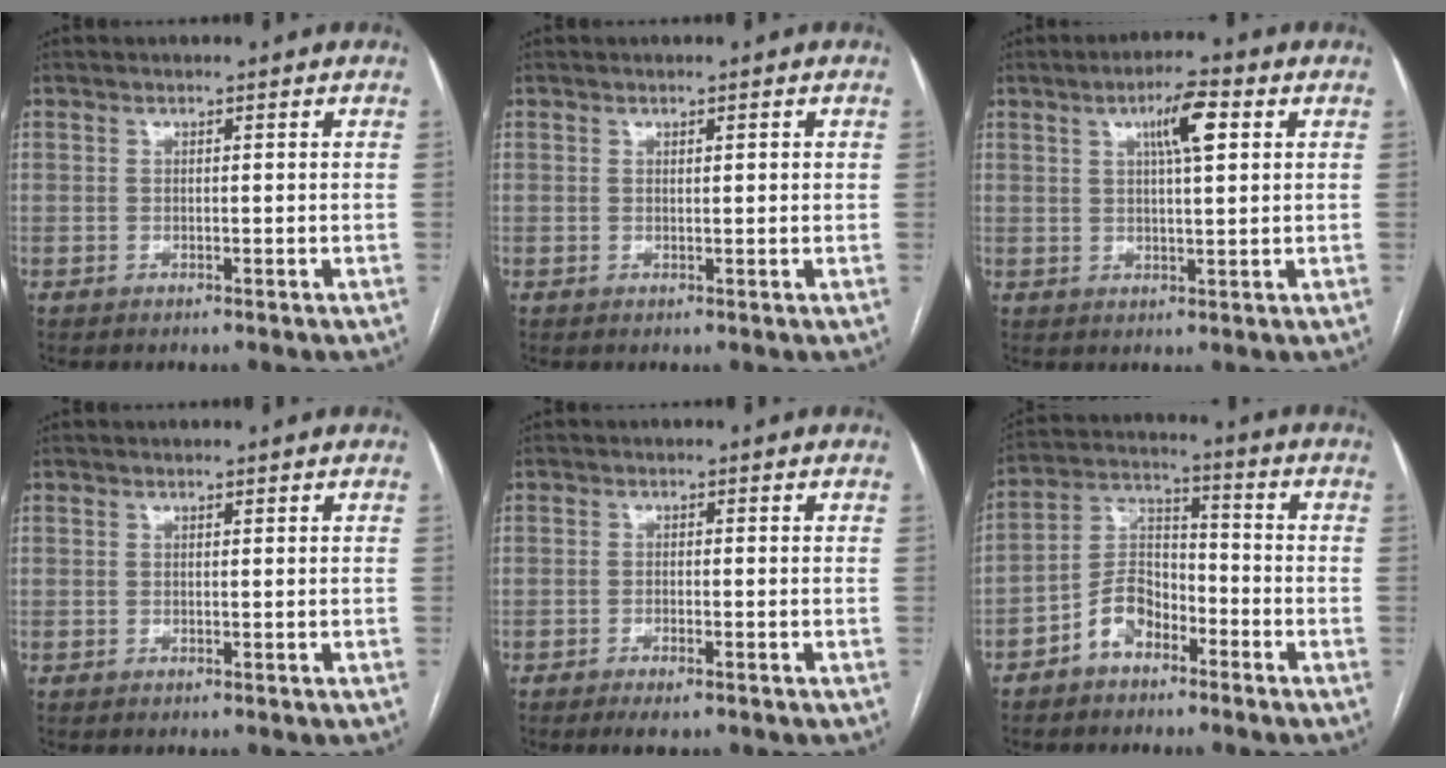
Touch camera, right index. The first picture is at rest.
{"total": 1.0, "force": [0.4, 0.2, 0.9], "torque": [-0.017, 0.002, 0.006]}
{"total": 6.3, "force": [2.4, 0.9, 5.8], "torque": [-0.100, 0.010, 0.038]}
{"total": 0.0}
{"total": 2.9, "force": [-1.9, 0.6, 2.1], "torque": [-0.036, -0.004, -0.030]}
{"total": 7.4, "force": [-4.4, 4.3, 4.2], "torque": [-0.089, 0.024, -0.084]}